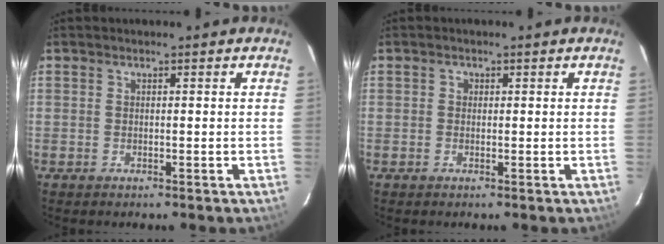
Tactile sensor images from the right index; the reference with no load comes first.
{"total": 1.0, "force": [0.0, 1.0, 0.2], "torque": [0.000, 0.003, -0.003]}